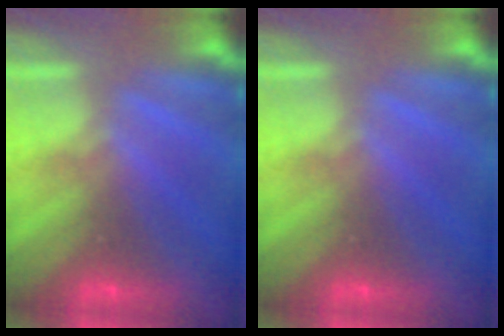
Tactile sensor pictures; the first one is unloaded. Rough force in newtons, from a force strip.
{"total": 0.0}